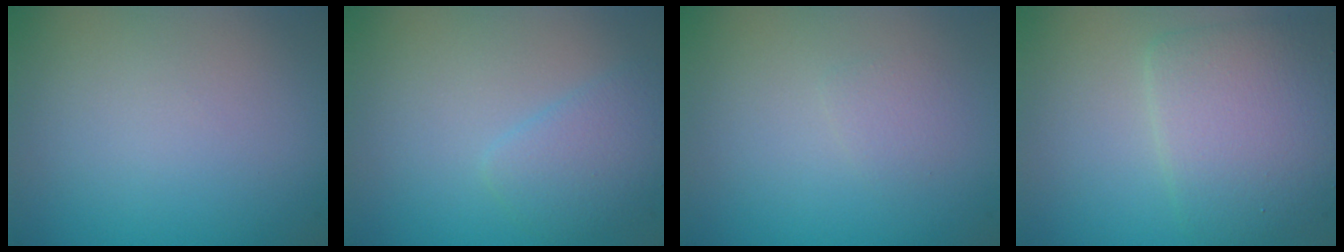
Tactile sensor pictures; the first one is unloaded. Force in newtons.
{"total": 2.7, "press": 2.7, "slide": 0.1}
{"total": 1.0, "press": 1.0, "slide": 0.1}
{"total": 5.7, "press": 5.7, "slide": 0.1}